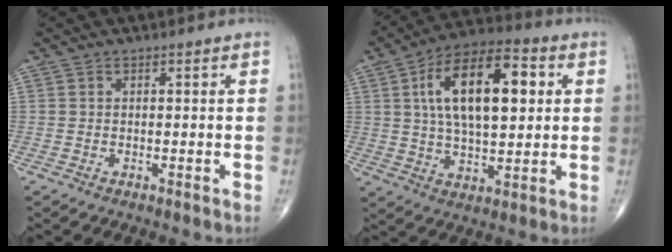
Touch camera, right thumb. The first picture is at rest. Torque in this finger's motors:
{"motor_torque": [-0.40, 1.17, 1.17, 0.19, 0.18]}